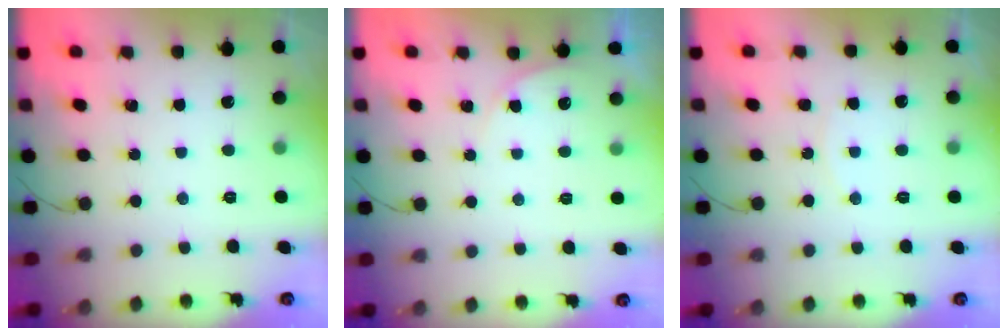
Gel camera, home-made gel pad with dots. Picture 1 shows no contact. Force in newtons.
{"total": 3.0, "press": 2.3, "slide": 1.9}
{"total": 6.1, "press": 6.1, "slide": 0.4}